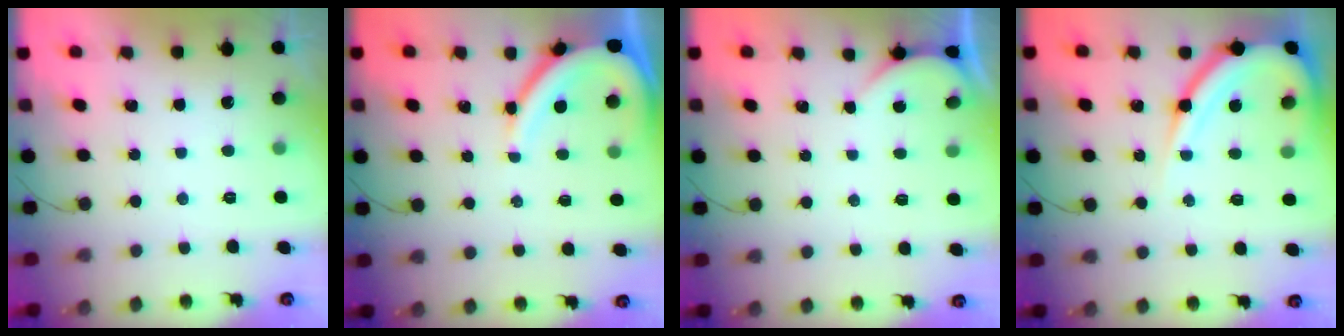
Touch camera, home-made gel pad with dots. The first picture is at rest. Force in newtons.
{"total": 8.9, "press": 8.8, "slide": 0.8}
{"total": 0.6, "press": 0.6, "slide": 0.1}
{"total": 12.8, "press": 12.8, "slide": 1.4}